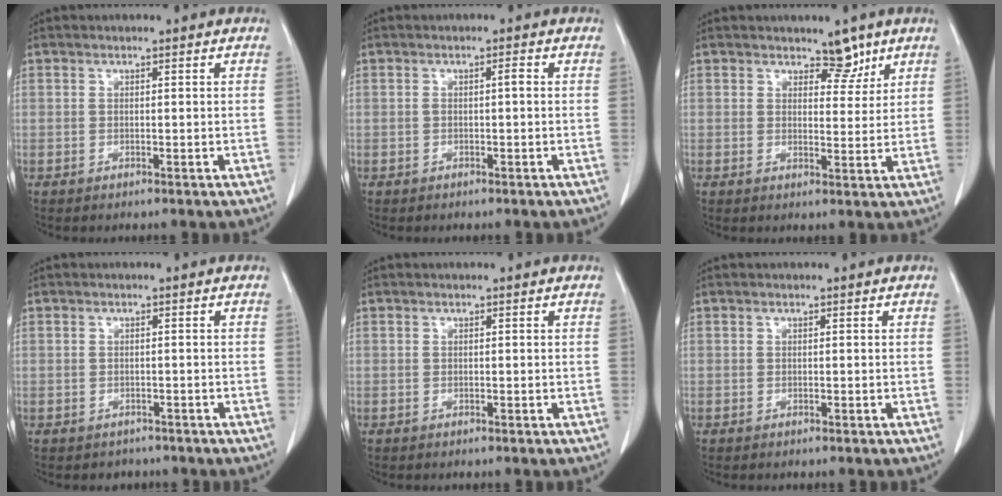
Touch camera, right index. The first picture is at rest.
{"total": 1.0, "force": [-0.1, 0.2, 1.0], "torque": [-0.016, 0.002, 0.000]}
{"total": 3.7, "force": [2.8, 1.7, 1.6], "torque": [-0.010, -0.005, 0.041]}
{"total": 2.1, "force": [-1.3, 1.6, -0.2], "torque": [-0.006, 0.004, -0.022]}
{"total": 0.0}
{"total": 0.0}